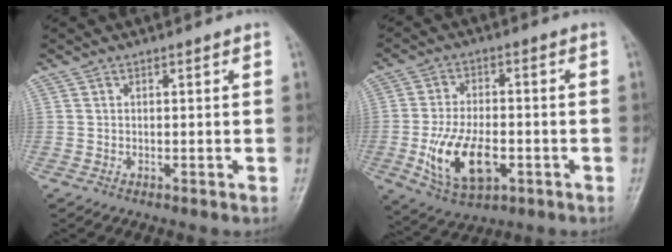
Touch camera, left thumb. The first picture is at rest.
{"total": 12.7, "force": [-3.7, 7.0, 10.0], "torque": [-0.179, 0.005, -0.056]}